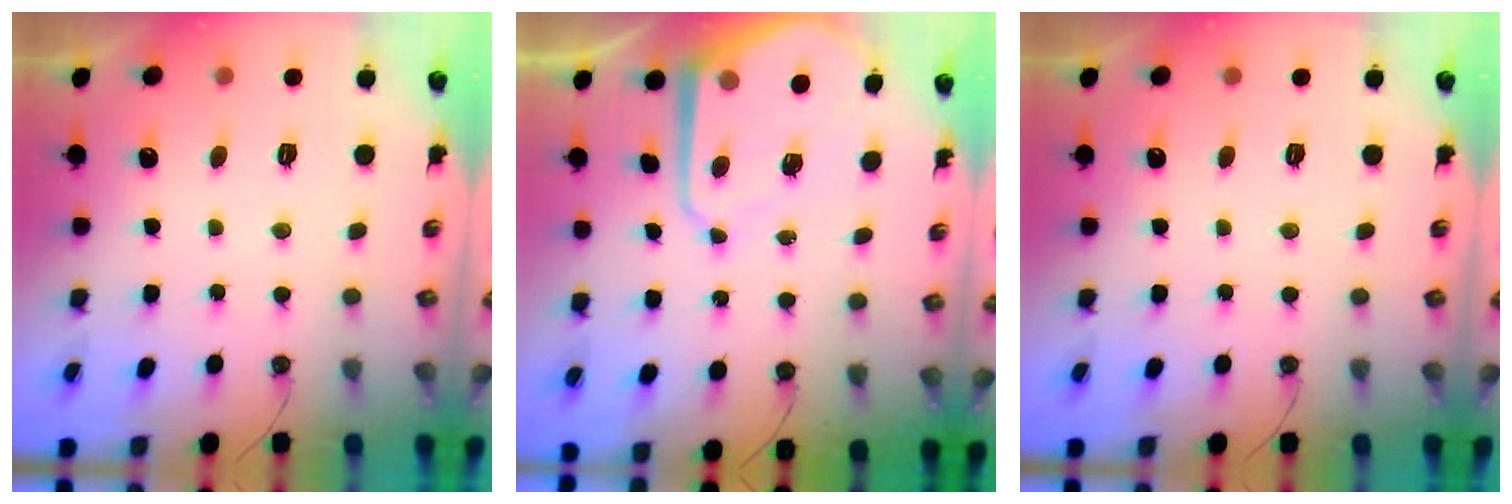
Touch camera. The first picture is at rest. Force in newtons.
{"total": 9.7, "press": 9.7, "slide": 0.7}
{"total": 0.0}